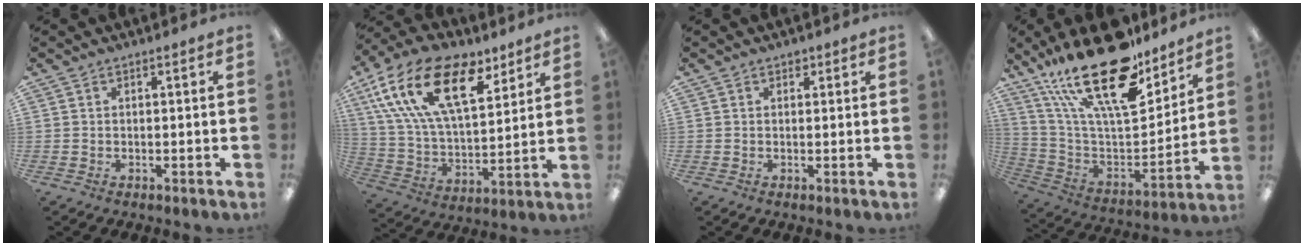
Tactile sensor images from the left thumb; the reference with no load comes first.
{"total": 23.2, "force": [12.3, 11.8, 15.7], "torque": [-0.298, -0.052, 0.216]}
{"total": 1.4, "force": [0.8, 1.0, 0.4], "torque": [-0.001, -0.002, 0.014]}
{"total": 28.1, "force": [18.6, 10.4, 18.3], "torque": [-0.333, -0.115, 0.316]}